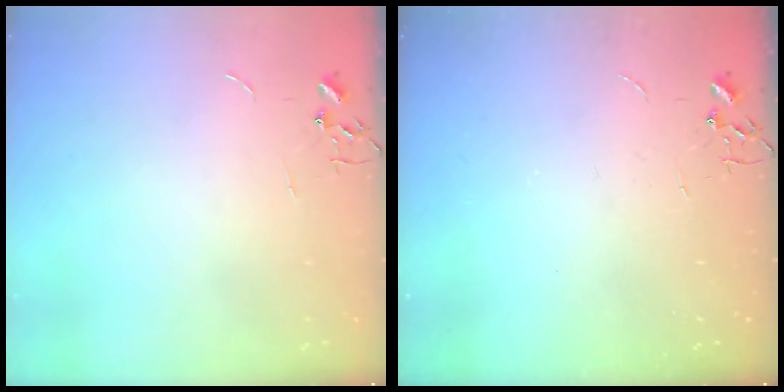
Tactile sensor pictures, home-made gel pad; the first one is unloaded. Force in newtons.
{"total": 0.0}